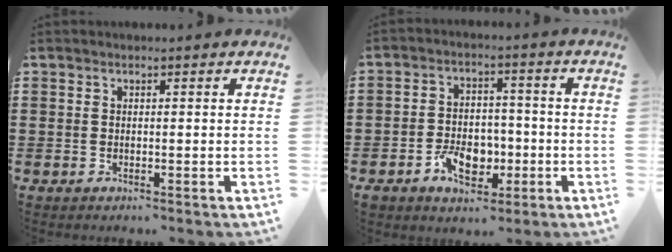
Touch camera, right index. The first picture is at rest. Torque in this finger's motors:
{"motor_torque": [1.82, 0.31, 0.27, 0.14]}